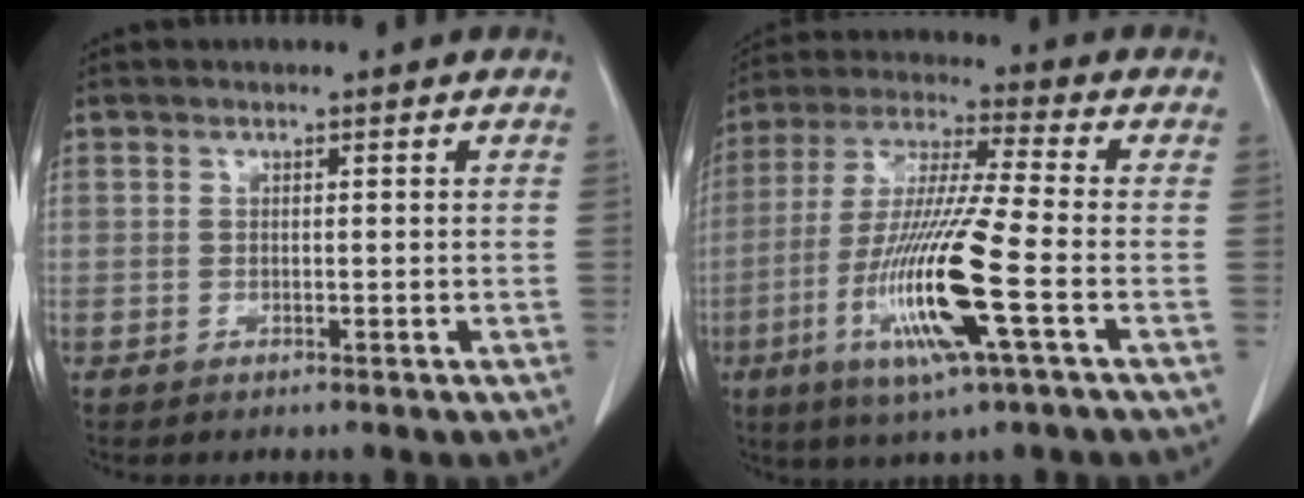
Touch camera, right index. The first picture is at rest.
{"total": 16.3, "force": [-5.3, 0.1, 15.4], "torque": [-0.318, -0.022, -0.102]}